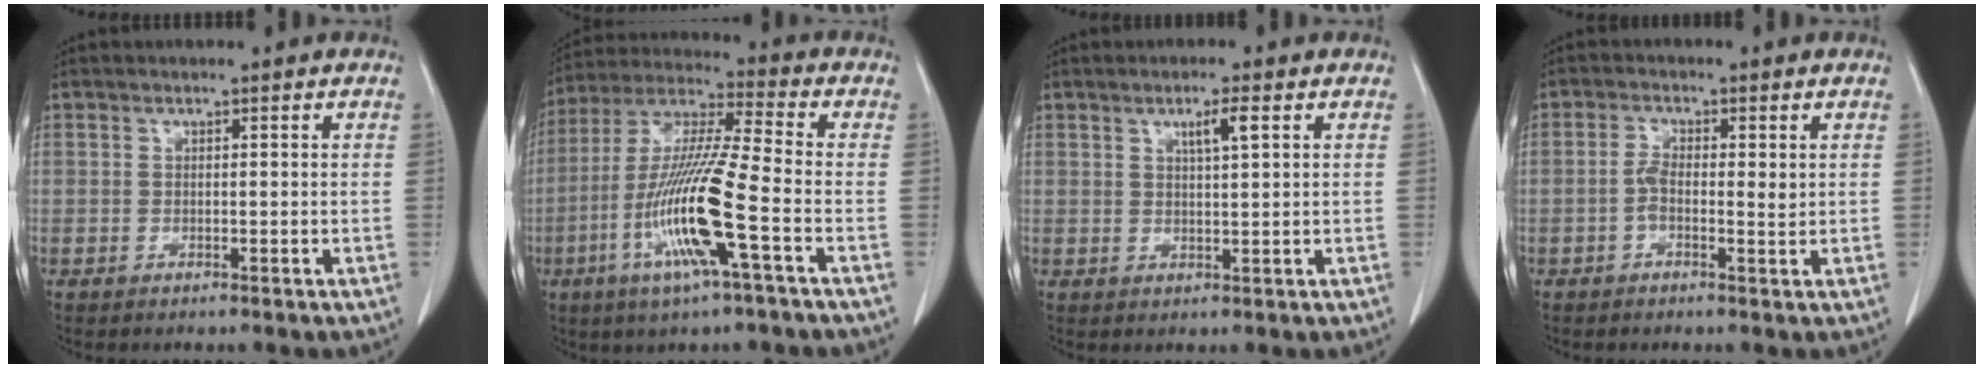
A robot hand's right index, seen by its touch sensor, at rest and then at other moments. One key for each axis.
{"total": 15.3, "fx": -5.0, "fy": 0.0, "fz": 14.4, "tx": -0.298, "ty": -0.012, "tz": -0.102}
{"total": 3.0, "fx": 1.4, "fy": 0.1, "fz": 2.7, "tx": -0.047, "ty": -0.001, "tz": 0.024}
{"total": 3.5, "fx": 0.0, "fy": 1.3, "fz": 3.3, "tx": -0.058, "ty": 0.005, "tz": -0.003}